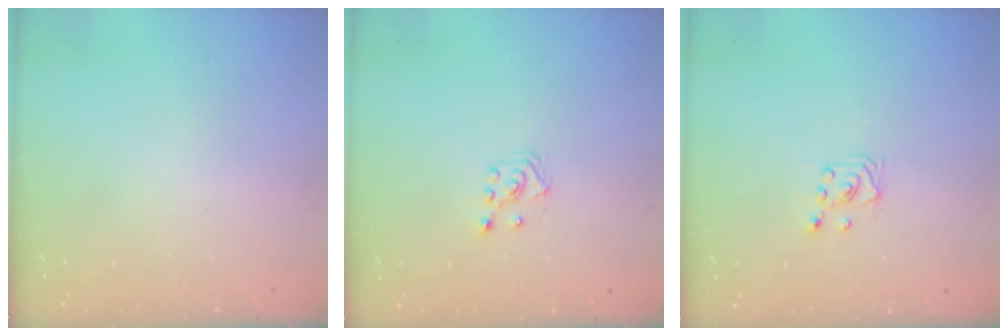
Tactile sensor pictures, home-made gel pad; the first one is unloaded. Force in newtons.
{"total": 3.8, "press": 3.8, "slide": 0.3}
{"total": 2.0, "press": 2.0, "slide": 0.2}